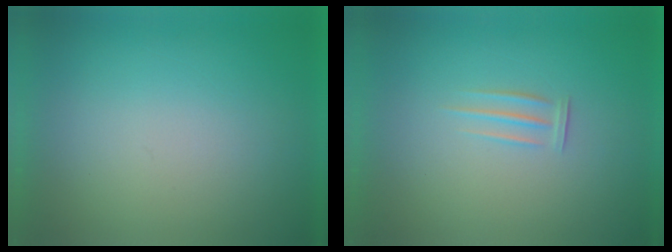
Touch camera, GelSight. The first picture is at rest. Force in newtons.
{"total": 1.9}